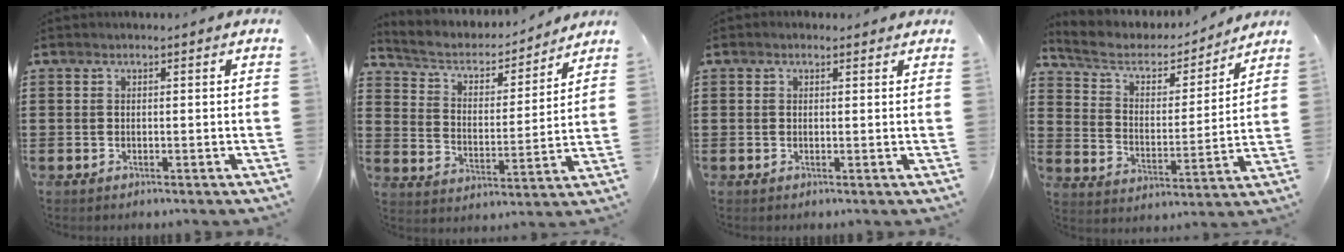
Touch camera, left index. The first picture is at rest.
{"total": 4.2, "force": [3.5, 1.8, 1.6], "torque": [-0.052, -0.021, 0.049]}
{"total": 0.7, "force": [0.4, 0.4, 0.4], "torque": [-0.008, 0.004, 0.008]}
{"total": 5.3, "force": [4.3, 2.4, 2.1], "torque": [-0.067, -0.023, 0.066]}